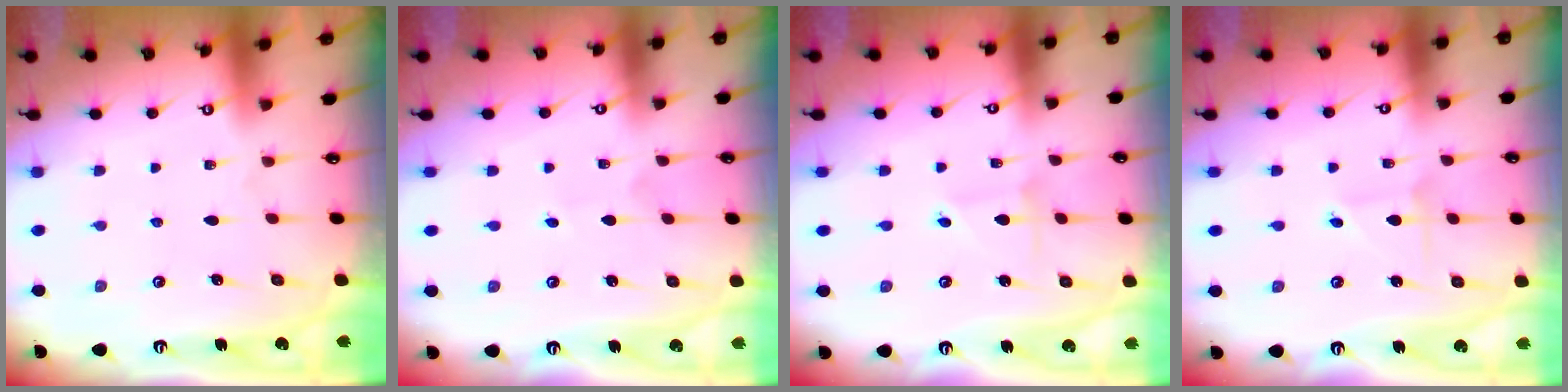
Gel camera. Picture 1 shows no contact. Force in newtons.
{"total": 1.0, "press": 1.0, "slide": 0.0}
{"total": 1.9, "press": 1.9, "slide": 0.1}
{"total": 1.4, "press": 1.4, "slide": 0.1}